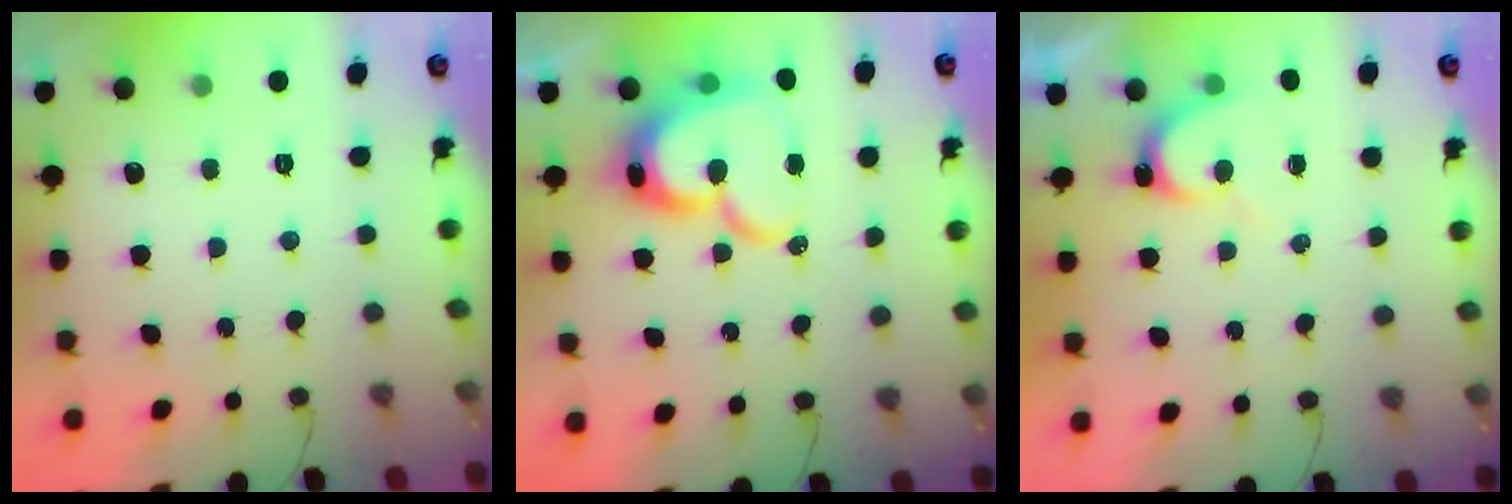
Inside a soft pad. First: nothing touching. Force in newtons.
{"total": 19.7, "press": 19.6, "slide": 1.6}
{"total": 7.6, "press": 7.6, "slide": 0.4}